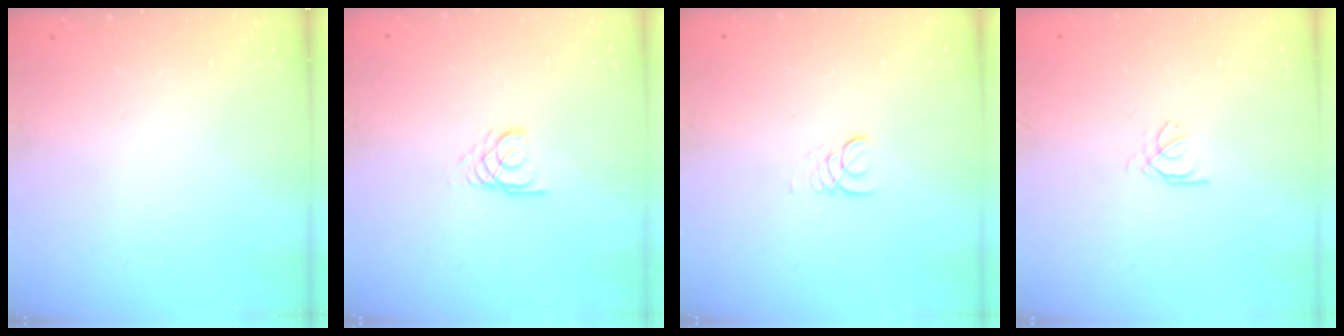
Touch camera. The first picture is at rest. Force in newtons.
{"total": 2.7, "press": 2.7, "slide": 0.3}
{"total": 1.4, "press": 1.4, "slide": 0.2}
{"total": 0.7, "press": 0.6, "slide": 0.4}